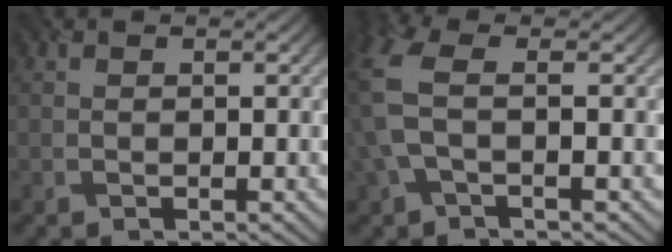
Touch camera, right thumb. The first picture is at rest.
{"total": 5.7, "force": [-0.2, 2.8, 4.9], "torque": [-0.133, 0.005, -0.017]}